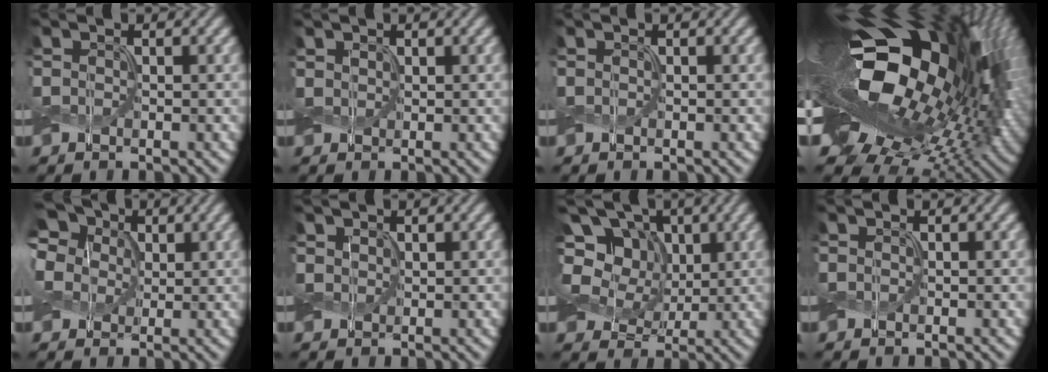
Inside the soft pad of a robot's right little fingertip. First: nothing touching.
{"total": 0.6, "force": [0.4, 0.3, 0.0], "torque": [-0.001, -0.001, 0.009]}
{"total": 0.0}
{"total": 21.3, "force": [0.5, 11.7, 17.8], "torque": [-0.294, -0.023, -0.014]}
{"total": 11.7, "force": [5.7, 8.4, 5.8], "torque": [-0.134, 0.043, 0.080]}
{"total": 0.7, "force": [0.4, 0.5, 0.0], "torque": [-0.002, -0.001, 0.007]}
{"total": 8.9, "force": [1.6, 7.4, 4.6], "torque": [-0.103, 0.030, 0.006]}
{"total": 0.0}